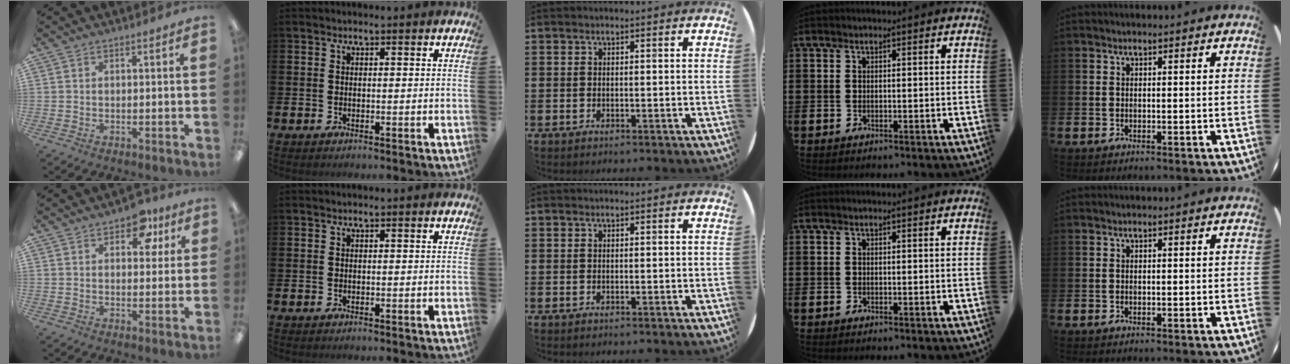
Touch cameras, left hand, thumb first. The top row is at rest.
{"thumb": {"total": 7.8, "force": [4.4, 4.7, 4.4], "torque": [-0.034, -0.016, 0.071]}}